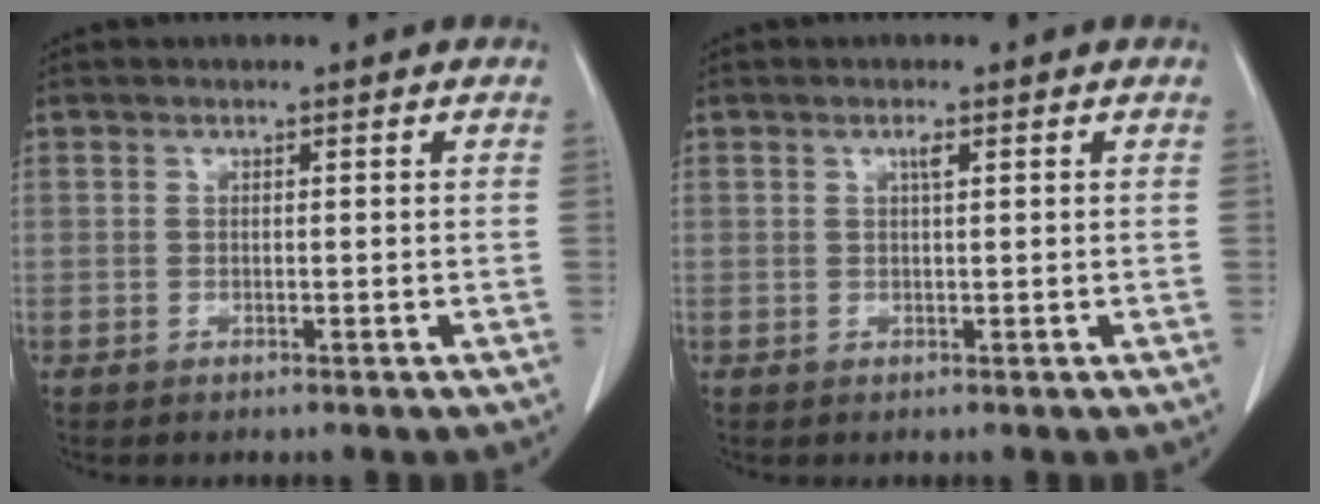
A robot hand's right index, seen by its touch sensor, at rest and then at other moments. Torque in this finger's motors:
{"motor_torque": [0.00, 0.05, -0.03, 0.01]}